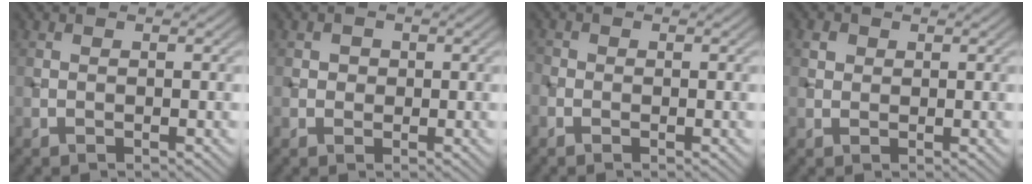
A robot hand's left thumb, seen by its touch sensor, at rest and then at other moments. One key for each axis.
{"total": 1.3, "fx": 0.2, "fy": 1.3, "fz": 0.3, "tx": -0.001, "ty": -0.002, "tz": 0.001}
{"total": 1.2, "fx": -0.6, "fy": 1.0, "fz": 0.4, "tx": -0.007, "ty": -0.004, "tz": -0.014}
{"total": 1.4, "fx": 0.6, "fy": 1.2, "fz": 0.4, "tx": -0.008, "ty": 0.001, "tz": 0.009}